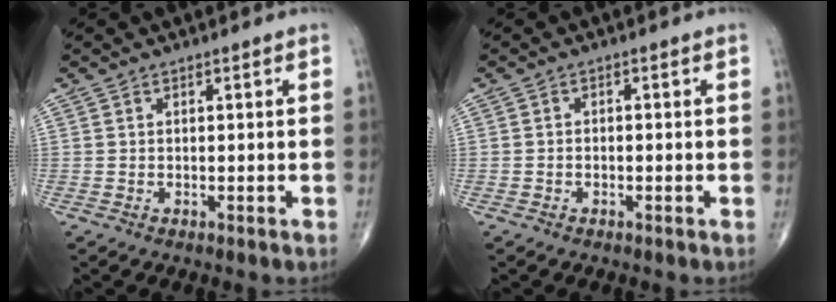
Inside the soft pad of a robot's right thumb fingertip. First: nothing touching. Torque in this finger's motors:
{"motor_torque": [-0.35, -0.37, -0.03, 0.08, -0.01]}